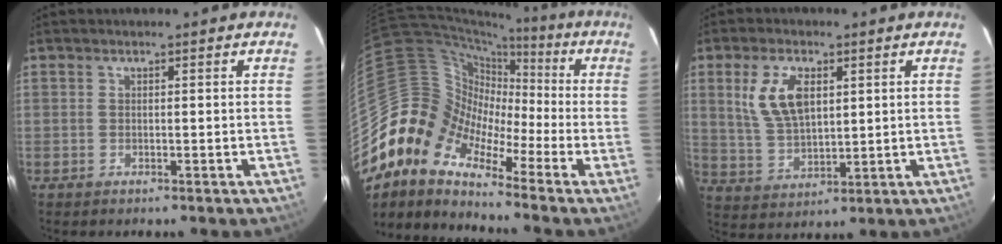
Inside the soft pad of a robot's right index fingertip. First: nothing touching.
{"total": 10.9, "force": [-6.9, 7.2, 4.5], "torque": [-0.077, 0.030, -0.169]}
{"total": 9.8, "force": [3.2, 5.2, 7.7], "torque": [-0.156, 0.007, 0.073]}